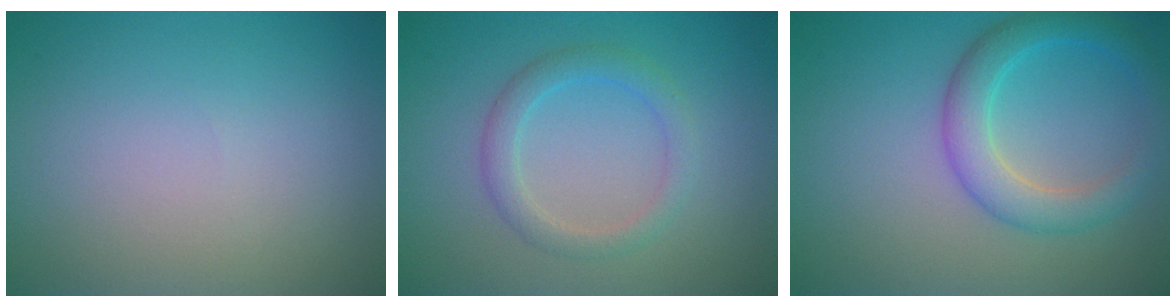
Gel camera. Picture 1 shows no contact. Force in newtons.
{"total": 2.5, "press": 2.5, "slide": 0.2}
{"total": 4.1, "press": 4.1, "slide": 0.2}